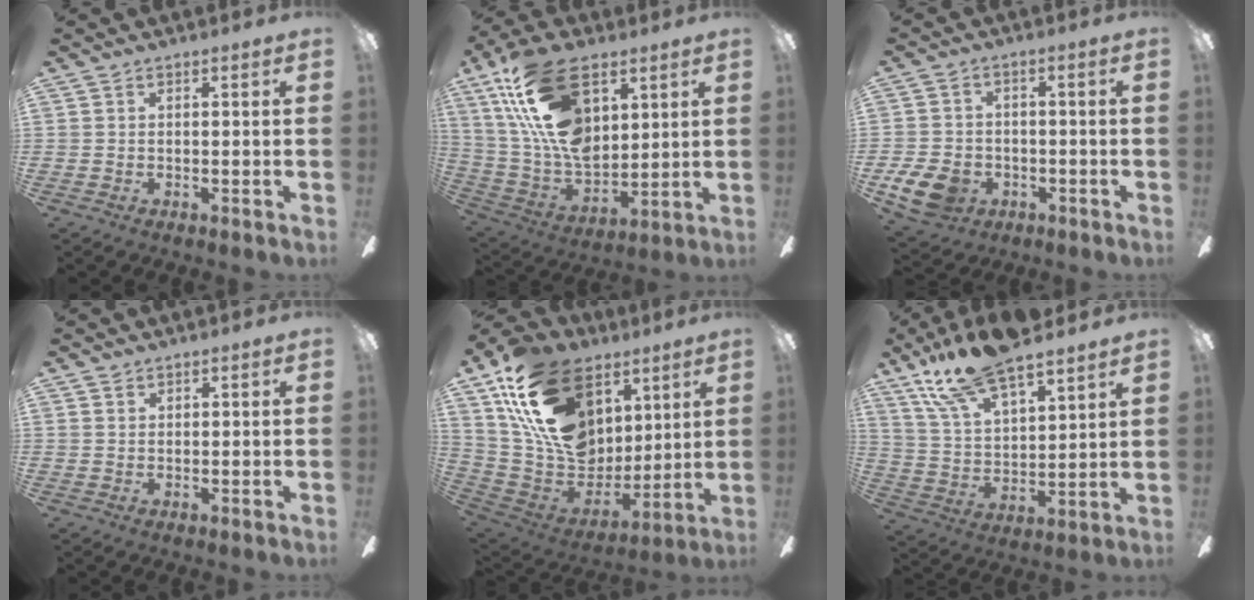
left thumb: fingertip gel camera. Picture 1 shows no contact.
{"total": 23.9, "force": [10.4, 13.1, 17.1], "torque": [-0.370, -0.038, 0.182]}
{"total": 7.9, "force": [-3.6, 5.7, 4.0], "torque": [-0.108, 0.014, -0.068]}
{"total": 1.0, "force": [0.8, 0.5, 0.0], "torque": [0.000, 0.000, 0.016]}
{"total": 24.2, "force": [11.0, 16.7, 13.7], "torque": [-0.250, -0.038, 0.213]}
{"total": 17.1, "force": [13.9, 5.0, 8.6], "torque": [-0.179, -0.073, 0.248]}